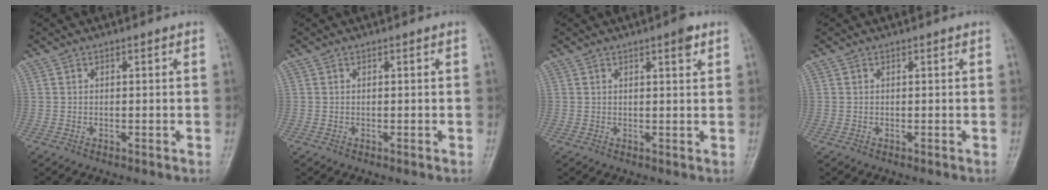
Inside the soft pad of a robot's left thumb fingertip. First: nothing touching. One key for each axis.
{"total": 0.0}
{"total": 2.6, "fx": 1.5, "fy": 0.6, "fz": 2.0, "tx": -0.026, "ty": -0.006, "tz": 0.019}
{"total": 0.0}